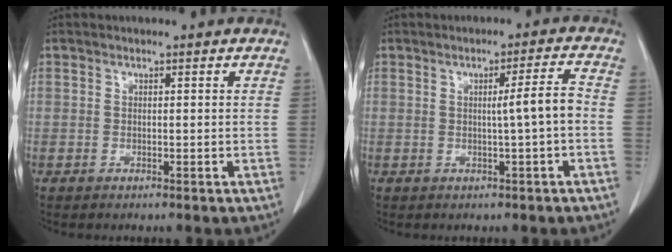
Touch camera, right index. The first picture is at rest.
{"total": 4.0, "force": [-0.4, -0.7, 3.9], "torque": [-0.059, 0.003, -0.005]}